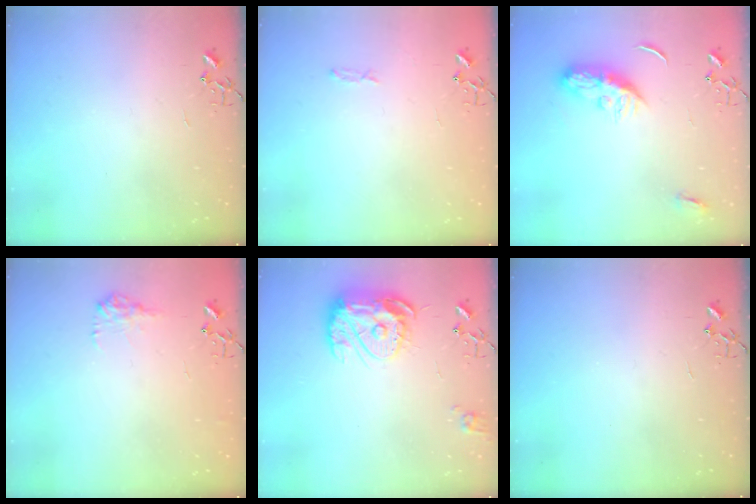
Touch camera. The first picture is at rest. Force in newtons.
{"total": 3.3, "press": 3.3, "slide": 0.4}
{"total": 9.3, "press": 9.3, "slide": 0.1}
{"total": 8.9, "press": 8.9, "slide": 0.3}
{"total": 15.4, "press": 15.3, "slide": 1.3}
{"total": 0.0}